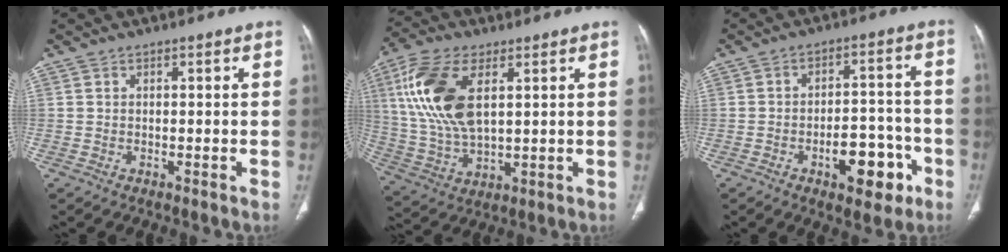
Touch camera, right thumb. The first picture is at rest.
{"total": 16.2, "force": [4.7, 8.1, 13.2], "torque": [-0.284, -0.008, 0.097]}
{"total": 10.5, "force": [-4.7, 5.4, 7.8], "torque": [-0.085, 0.042, -0.060]}